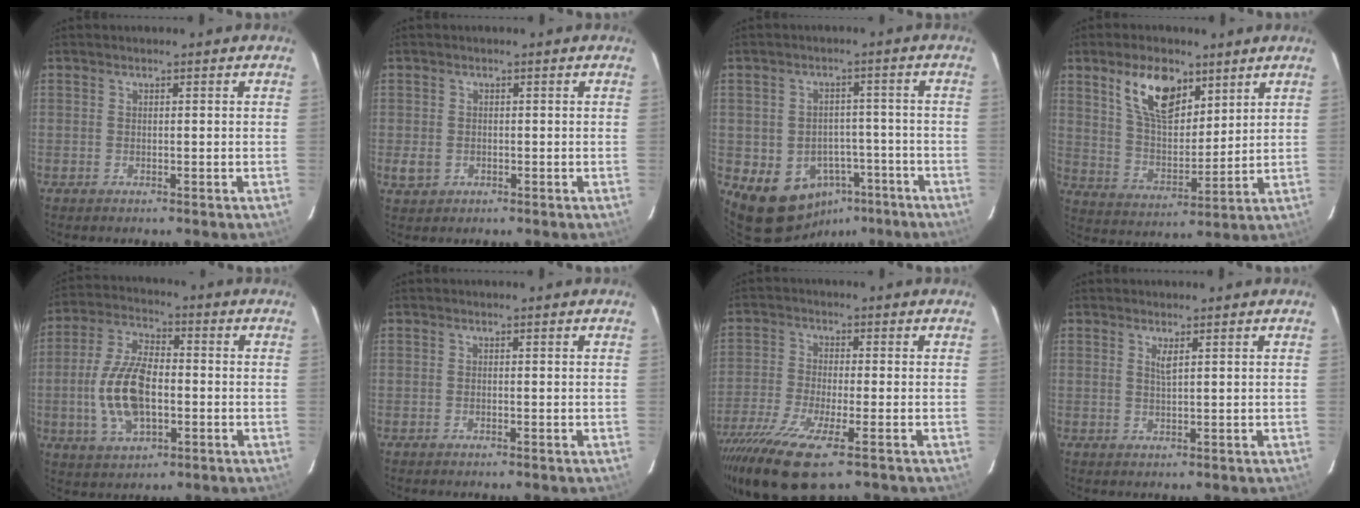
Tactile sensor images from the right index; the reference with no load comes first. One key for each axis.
{"total": 3.2, "fx": -0.5, "fy": 3.0, "fz": 1.1, "tx": -0.024, "ty": 0.000, "tz": -0.005}
{"total": 10.3, "fx": -5.3, "fy": 8.2, "fz": 3.3, "tx": -0.071, "ty": 0.029, "tz": -0.042}
{"total": 12.6, "fx": 7.1, "fy": 6.3, "fz": 8.2, "tx": -0.144, "ty": 0.010, "tz": 0.139}
{"total": 13.2, "fx": -2.3, "fy": 6.8, "fz": 11.1, "tx": -0.231, "ty": 0.006, "tz": -0.039}
{"total": 0.0}
{"total": 14.7, "fx": -9.4, "fy": 3.2, "fz": 10.9, "tx": -0.234, "ty": -0.062, "tz": -0.179}
{"total": 1.5, "fx": 0.7, "fy": 0.2, "fz": 1.3, "tx": -0.023, "ty": 0.000, "tz": 0.011}